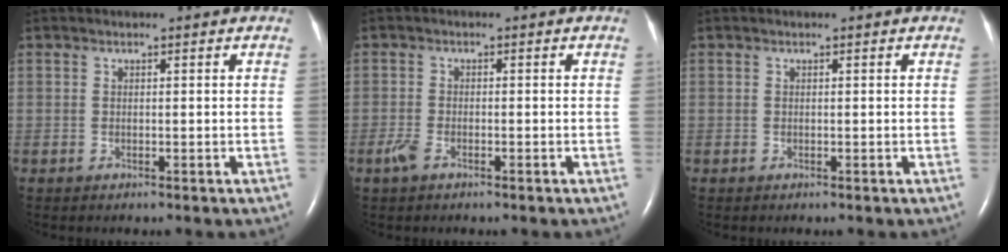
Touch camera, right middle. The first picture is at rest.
{"total": 2.1, "force": [-1.3, 0.8, 1.5], "torque": [-0.043, -0.003, -0.027]}
{"total": 0.0}